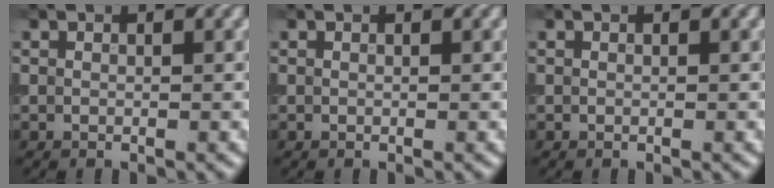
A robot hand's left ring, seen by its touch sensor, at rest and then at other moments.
{"total": 0.0}
{"total": 0.0}